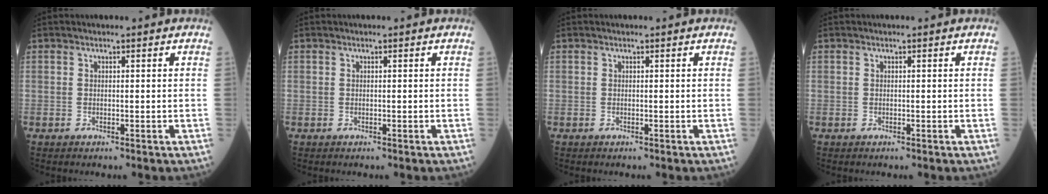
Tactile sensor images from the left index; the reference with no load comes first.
{"total": 0.0}
{"total": 0.0}
{"total": 0.0}